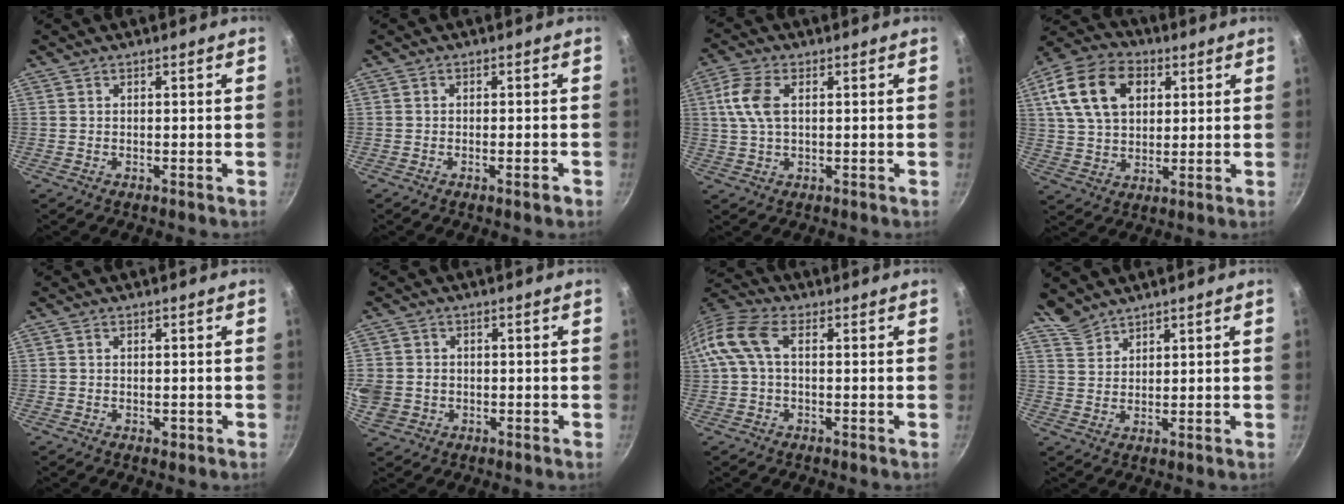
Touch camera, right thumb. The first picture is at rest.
{"total": 2.1, "force": [-1.1, 0.5, 1.7], "torque": [-0.030, 0.009, -0.019]}
{"total": 7.2, "force": [1.6, 3.9, 5.8], "torque": [-0.123, 0.010, 0.029]}
{"total": 16.1, "force": [5.3, 11.0, 10.5], "torque": [-0.174, 0.006, 0.087]}
{"total": 1.6, "force": [-0.3, 1.1, 1.0], "torque": [-0.012, 0.003, -0.005]}
{"total": 9.1, "force": [-0.7, 8.2, 4.0], "torque": [-0.111, 0.012, -0.005]}
{"total": 9.9, "force": [1.4, 5.6, 8.1], "torque": [-0.174, 0.030, 0.015]}
{"total": 3.9, "force": [3.7, 1.2, 0.4], "torque": [-0.008, -0.005, 0.082]}